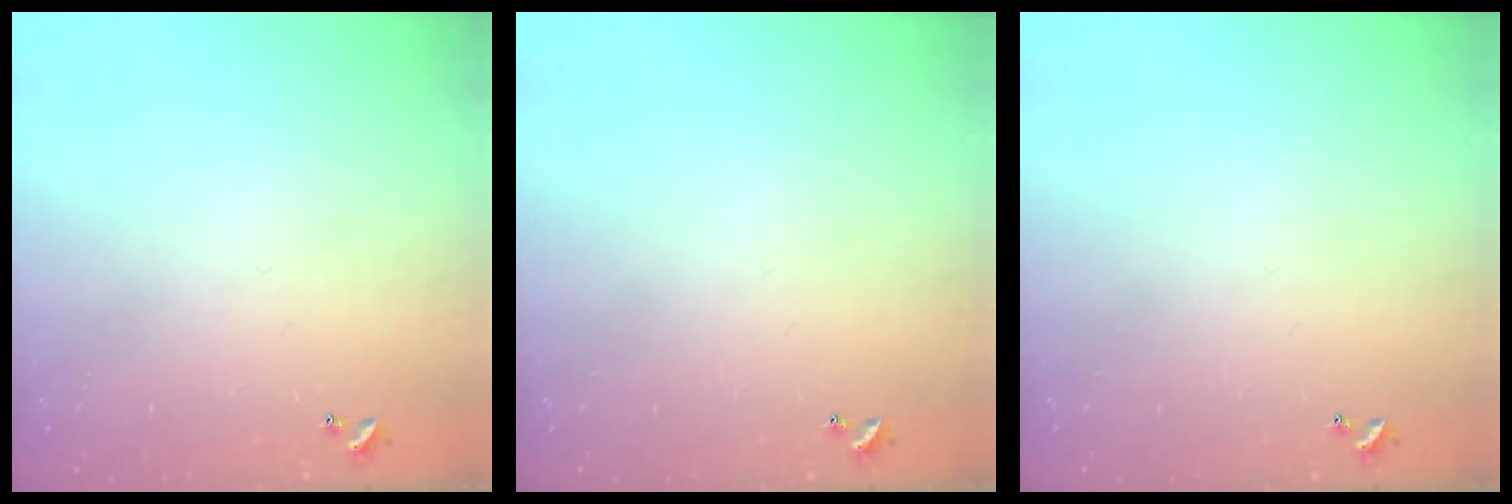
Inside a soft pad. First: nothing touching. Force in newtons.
{"total": 0.0}
{"total": 0.0}